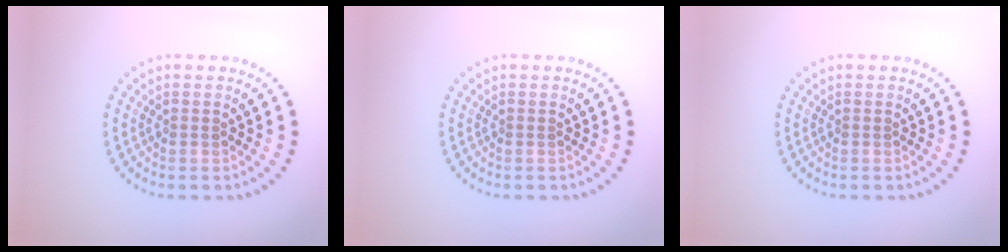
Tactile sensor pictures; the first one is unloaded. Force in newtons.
{"total": 0.0}
{"total": 0.0}